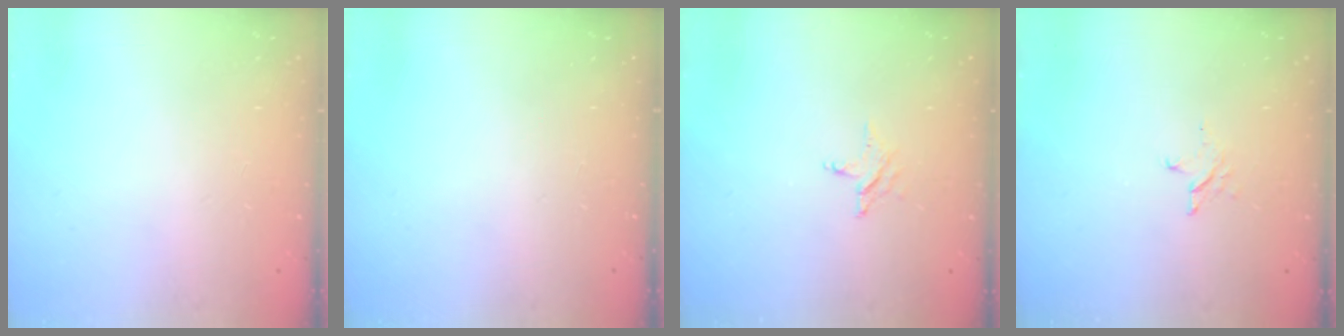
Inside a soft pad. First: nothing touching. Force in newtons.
{"total": 0.0}
{"total": 2.8, "press": 2.8, "slide": 0.3}
{"total": 2.6, "press": 2.6, "slide": 0.3}